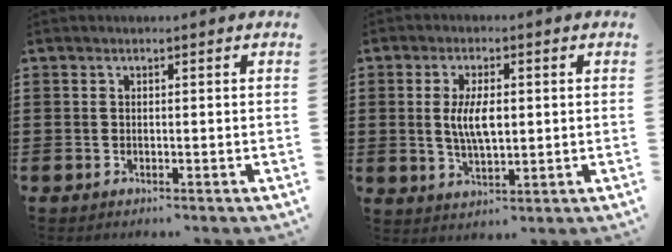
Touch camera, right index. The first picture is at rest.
{"total": 6.1, "force": [0.4, 2.4, 5.6], "torque": [-0.108, 0.000, 0.002]}